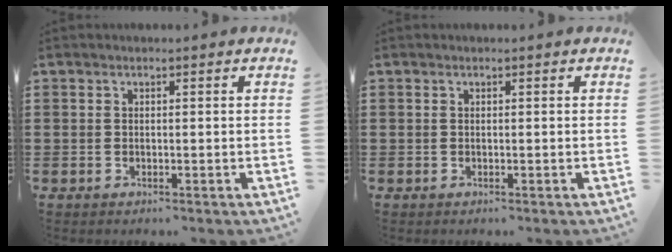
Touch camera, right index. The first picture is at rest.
{"total": 0.0}